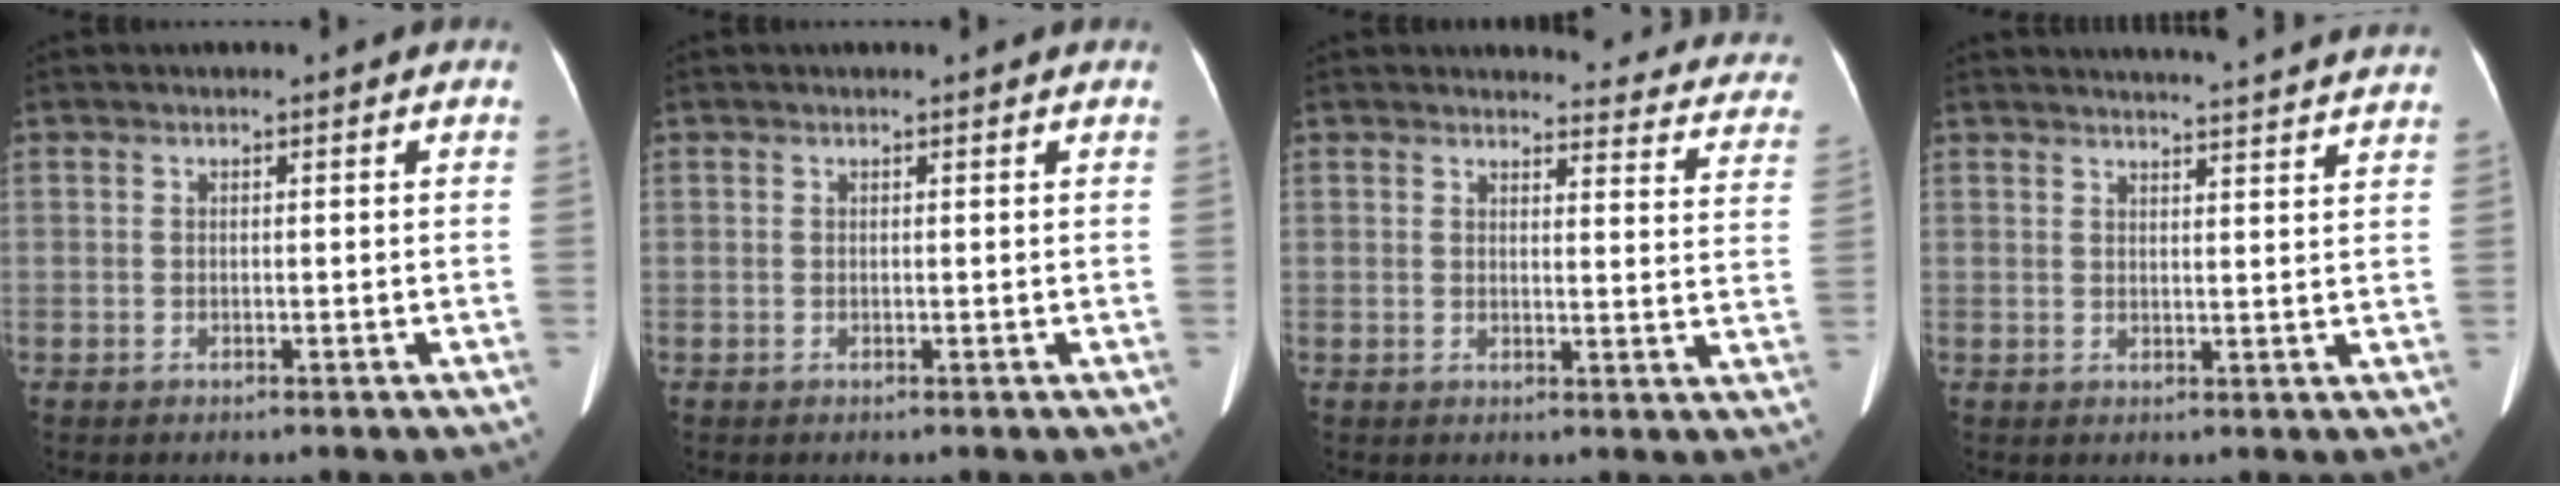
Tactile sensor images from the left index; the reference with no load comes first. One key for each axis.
{"total": 0.9, "fx": 0.9, "fy": 0.1, "fz": 0.2, "tx": -0.009, "ty": 0.006, "tz": 0.011}
{"total": 15.1, "fx": 14.6, "fy": 3.1, "fz": 2.4, "tx": 0.019, "ty": -0.083, "tz": 0.120}
{"total": 16.4, "fx": 15.6, "fy": 0.3, "fz": 4.8, "tx": -0.061, "ty": -0.013, "tz": 0.181}